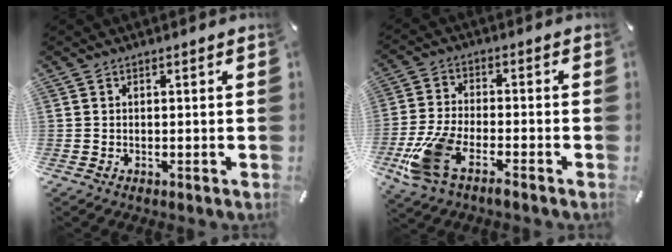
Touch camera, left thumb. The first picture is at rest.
{"total": 11.4, "force": [-6.7, 4.7, 8.0], "torque": [-0.180, 0.011, -0.124]}